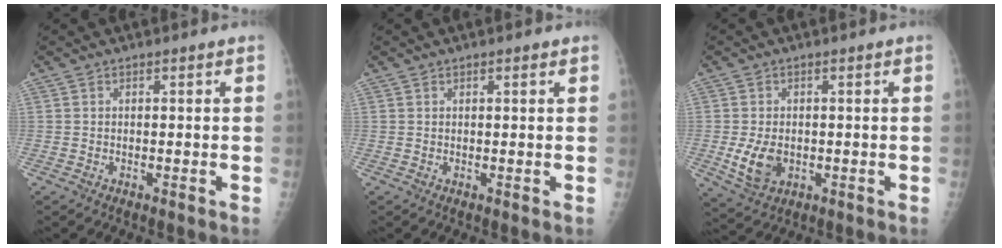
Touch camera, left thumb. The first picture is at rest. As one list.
[{"total": 0.7, "force": [0.5, 0.2, 0.6], "torque": [-0.007, -0.001, 0.006]}, {"total": 6.2, "force": [-0.8, 4.3, 4.4], "torque": [-0.075, -0.009, -0.005]}]